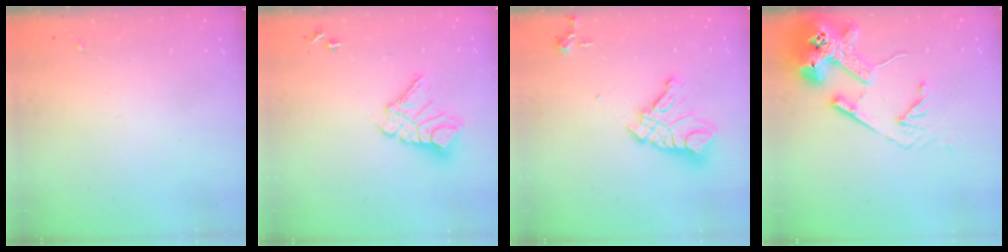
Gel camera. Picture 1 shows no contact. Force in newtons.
{"total": 11.7, "press": 11.7, "slide": 1.2}
{"total": 15.7, "press": 15.6, "slide": 1.8}
{"total": 16.6, "press": 16.5, "slide": 2.0}